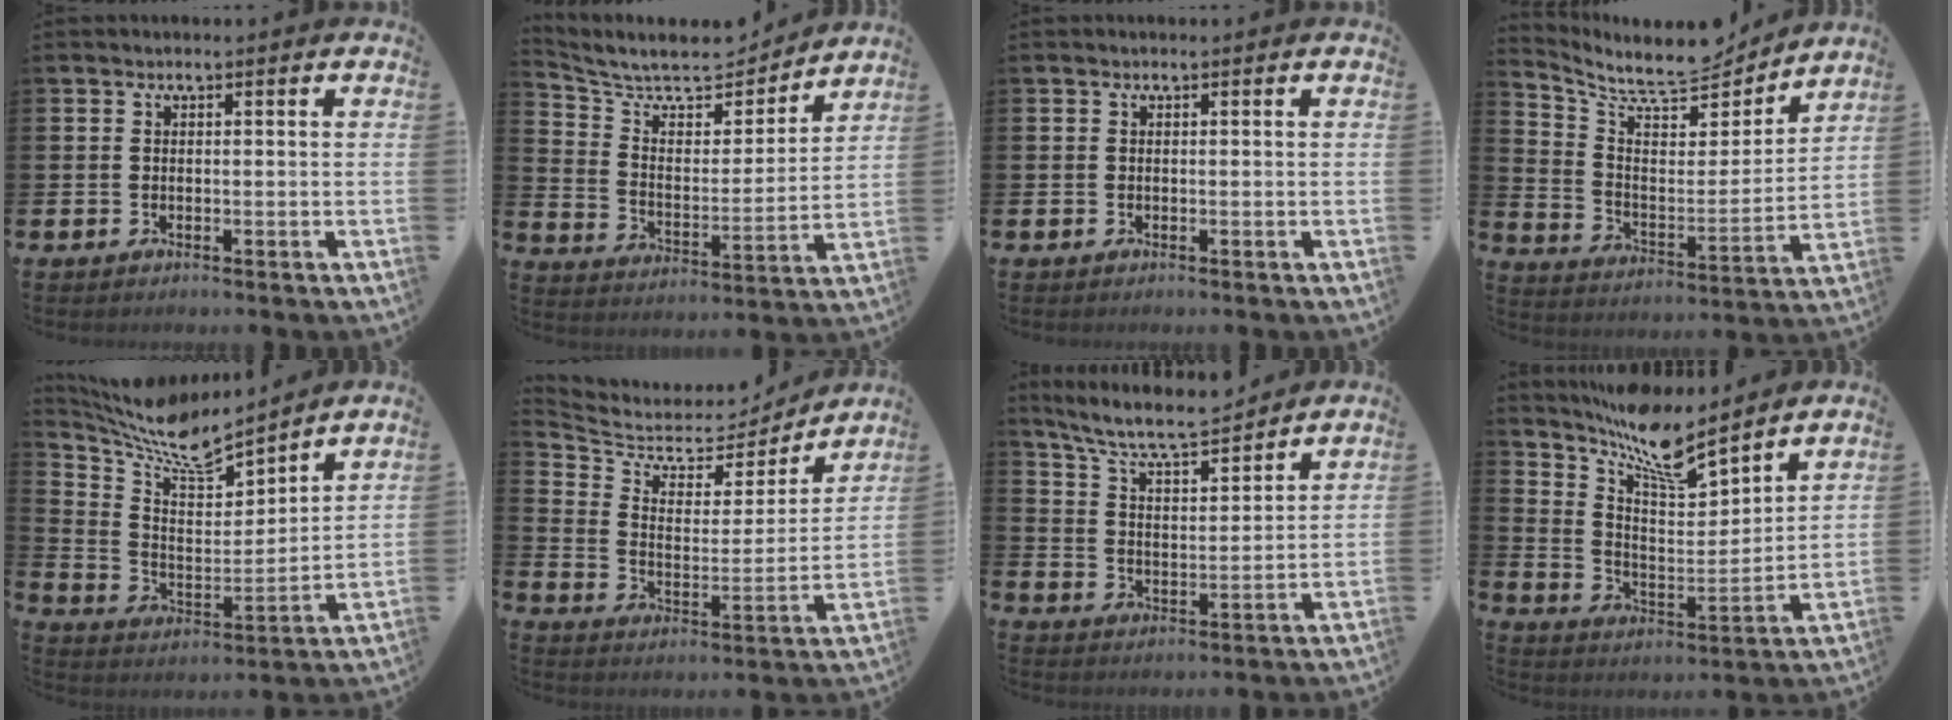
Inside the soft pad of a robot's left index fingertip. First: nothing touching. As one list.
[{"total": 8.2, "force": [7.2, 2.8, 2.6], "torque": [-0.088, -0.056, 0.122]}, {"total": 0.0}, {"total": 8.9, "force": [8.3, 2.0, 2.6], "torque": [-0.085, -0.067, 0.143]}, {"total": 9.0, "force": [8.3, 1.8, 3.0], "torque": [-0.101, -0.060, 0.145]}, {"total": 5.8, "force": [5.3, 2.3, 0.8], "torque": [-0.058, -0.049, 0.086]}, {"total": 8.2, "force": [7.6, 1.1, 2.8], "torque": [-0.089, -0.047, 0.134]}, {"total": 10.0, "force": [8.9, 1.8, 4.1], "torque": [-0.104, -0.067, 0.154]}]